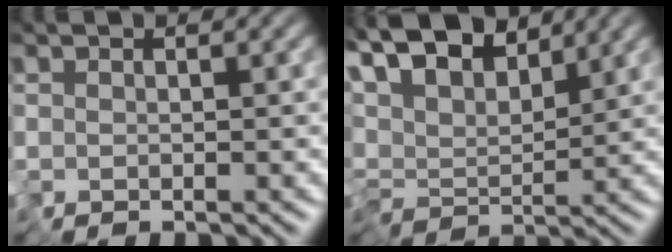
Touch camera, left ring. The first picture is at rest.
{"total": 8.0, "force": [5.7, 3.1, 4.6], "torque": [-0.123, 0.024, 0.090]}